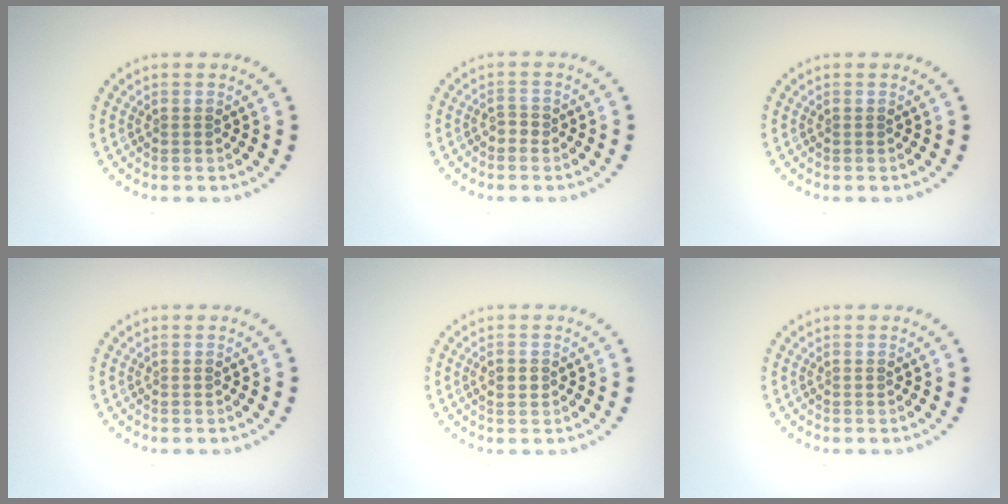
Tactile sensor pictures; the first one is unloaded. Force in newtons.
{"total": 0.9, "press": 0.8, "slide": 0.4}
{"total": 0.0}
{"total": 0.0}
{"total": 1.1, "press": 1.1, "slide": 0.1}
{"total": 0.0}